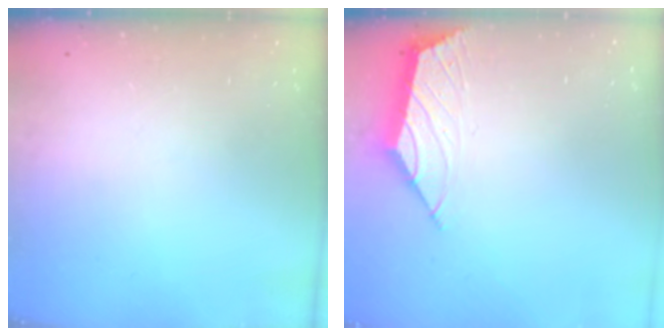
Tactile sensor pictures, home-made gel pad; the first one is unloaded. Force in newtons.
{"total": 2.2, "press": 2.1, "slide": 0.5}